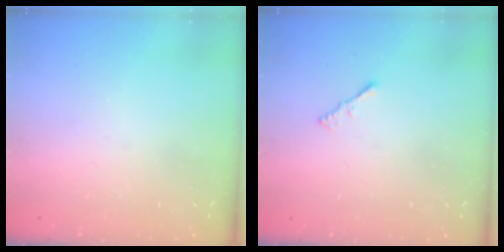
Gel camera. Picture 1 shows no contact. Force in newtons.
{"total": 0.7, "press": 0.6, "slide": 0.3}